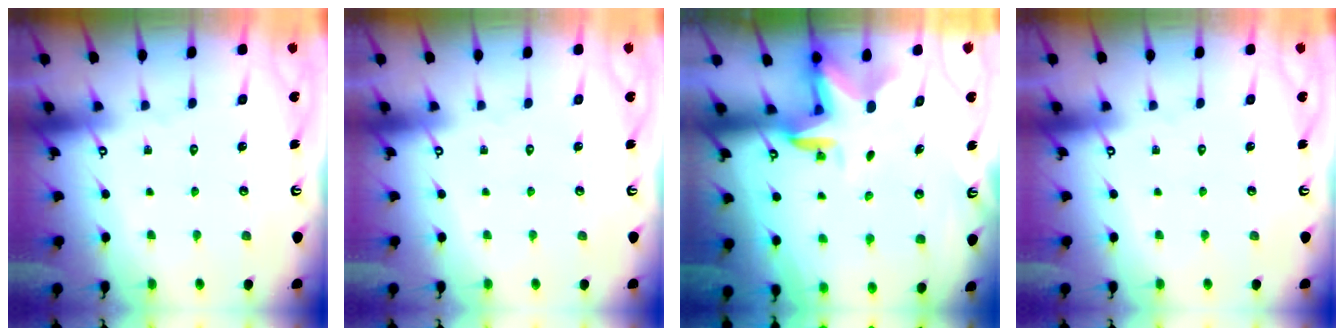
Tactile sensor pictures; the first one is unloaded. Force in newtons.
{"total": 0.0}
{"total": 3.1, "press": 3.0, "slide": 0.5}
{"total": 0.0}